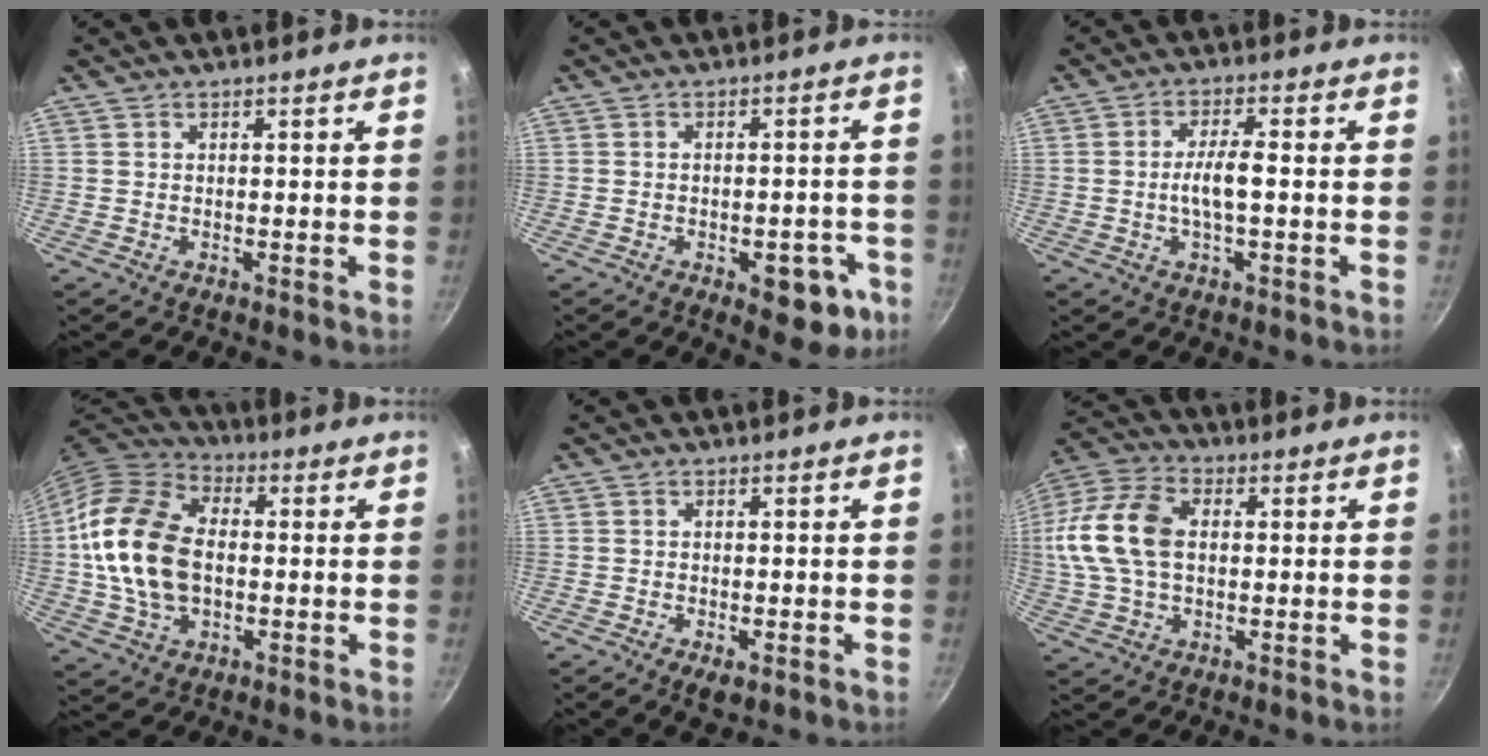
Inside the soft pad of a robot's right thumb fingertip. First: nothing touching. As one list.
[{"total": 9.3, "force": [-3.7, 4.8, 7.1], "torque": [-0.049, 0.018, -0.041]}, {"total": 5.3, "force": [-0.7, 1.3, 5.1], "torque": [-0.099, 0.015, -0.015]}, {"total": 17.7, "force": [-0.1, 11.7, 13.3], "torque": [-0.239, 0.023, -0.013]}, {"total": 2.8, "force": [-1.3, 1.4, 2.1], "torque": [-0.032, -0.003, -0.018]}, {"total": 16.0, "force": [1.3, 10.3, 12.1], "torque": [-0.238, 0.026, 0.011]}]